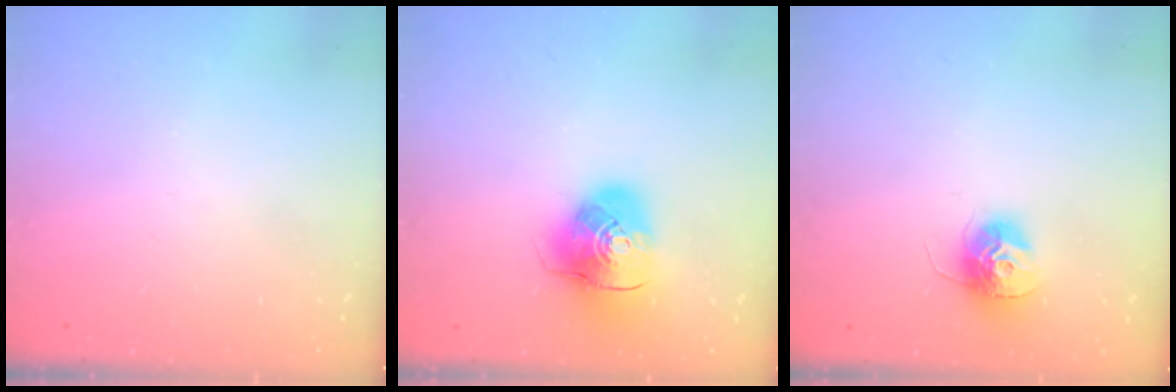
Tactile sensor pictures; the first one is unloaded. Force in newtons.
{"total": 10.9, "press": 10.7, "slide": 1.8}
{"total": 12.3, "press": 12.3, "slide": 1.0}